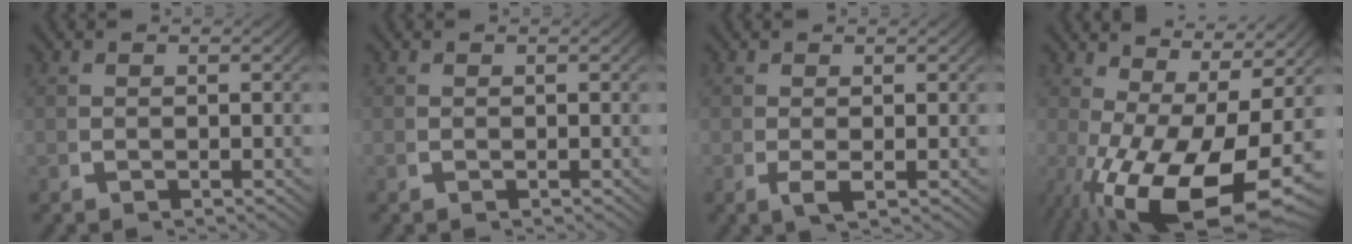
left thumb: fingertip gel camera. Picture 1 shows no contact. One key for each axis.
{"total": 0.0}
{"total": 1.6, "fx": 0.2, "fy": 0.0, "fz": 1.6, "tx": -0.035, "ty": 0.005, "tz": 0.002}
{"total": 15.2, "fx": -2.7, "fy": 8.7, "fz": 12.2, "tx": -0.227, "ty": -0.055, "tz": -0.002}